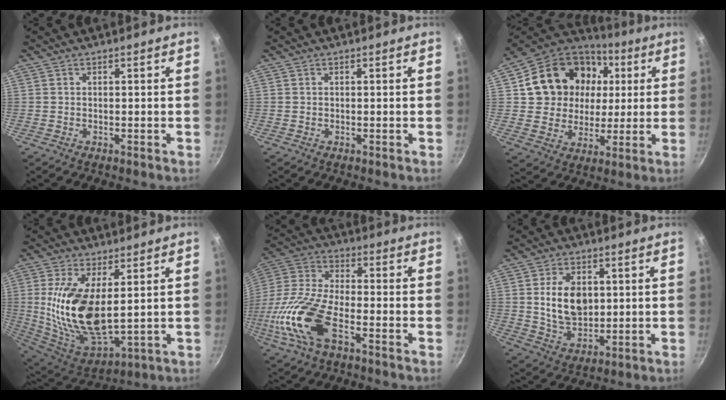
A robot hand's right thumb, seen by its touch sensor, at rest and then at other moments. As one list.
[{"total": 0.0}, {"total": 20.3, "force": [5.0, 16.8, 10.4], "torque": [-0.171, 0.017, 0.087]}, {"total": 17.5, "force": [2.8, 8.2, 15.1], "torque": [-0.294, -0.034, 0.066]}, {"total": 17.2, "force": [-6.6, 7.6, 14.0], "torque": [-0.293, 0.022, -0.143]}, {"total": 10.4, "force": [1.7, 7.1, 7.5], "torque": [-0.114, -0.017, 0.038]}]